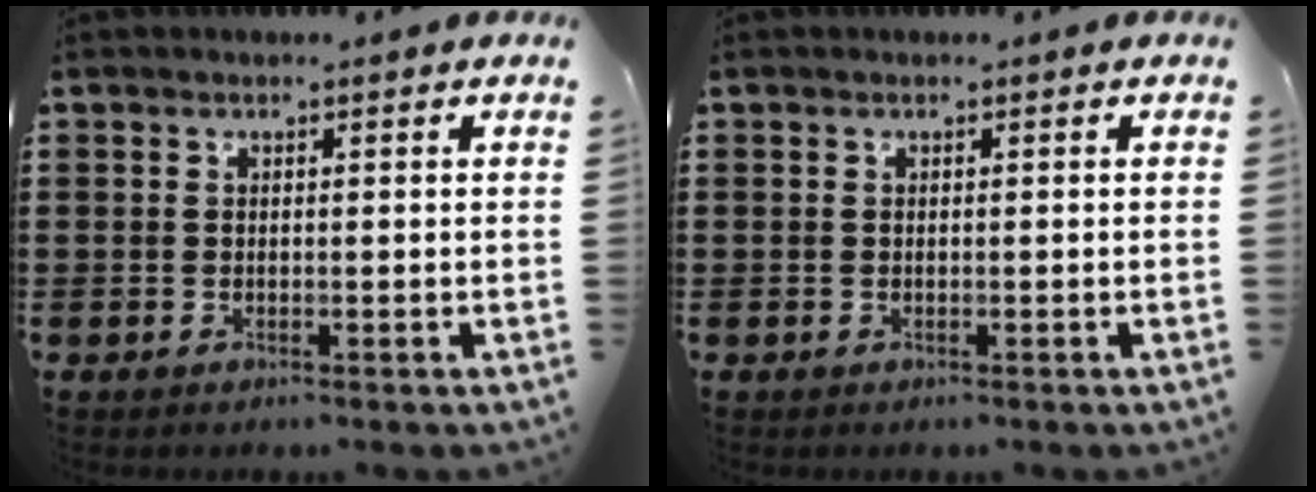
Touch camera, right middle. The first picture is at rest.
{"total": 0.0}